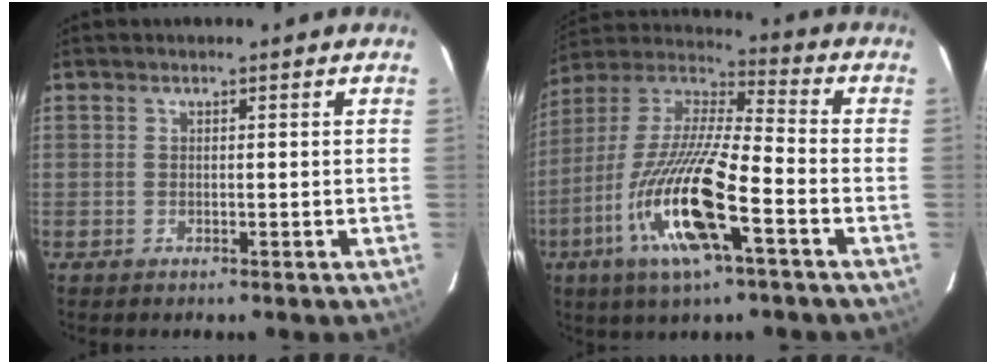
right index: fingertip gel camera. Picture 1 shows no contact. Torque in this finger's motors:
{"motor_torque": [1.95, -0.19, 1.06, 0.21]}